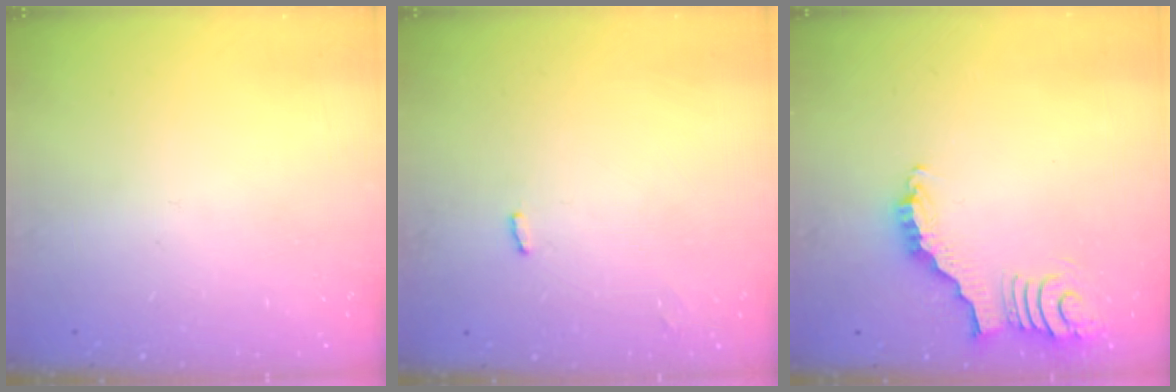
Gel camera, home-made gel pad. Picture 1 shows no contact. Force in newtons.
{"total": 3.3, "press": 3.3, "slide": 0.1}
{"total": 3.7, "press": 3.6, "slide": 0.6}